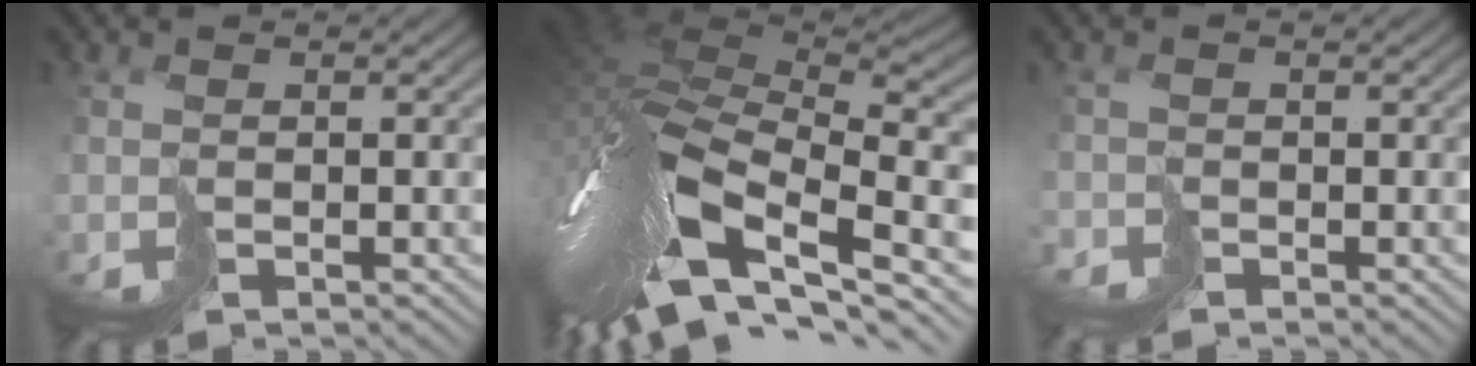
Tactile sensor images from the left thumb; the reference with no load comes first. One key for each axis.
{"total": 16.1, "fx": -4.0, "fy": 7.5, "fz": 13.6, "tx": -0.280, "ty": -0.022, "tz": -0.054}
{"total": 1.6, "fx": -1.5, "fy": 0.2, "fz": -0.6, "tx": 0.012, "ty": -0.011, "tz": -0.034}